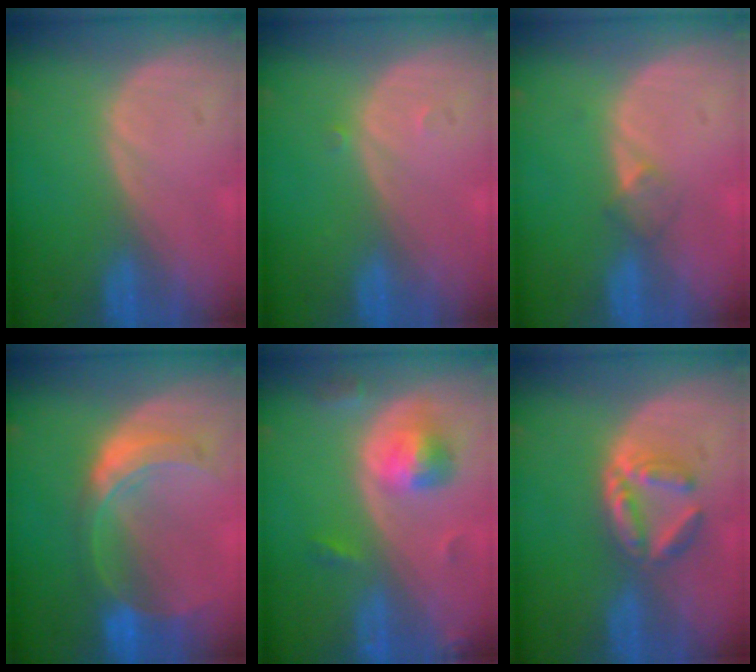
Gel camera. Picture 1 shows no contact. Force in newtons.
{"total": 0.7, "press": 0.5, "slide": 0.5}
{"total": 2.1, "press": 1.8, "slide": 1.0}
{"total": 7.6, "press": 6.7, "slide": 3.6}
{"total": 5.3, "press": 5.1, "slide": 1.5}
{"total": 5.1, "press": 4.9, "slide": 1.3}